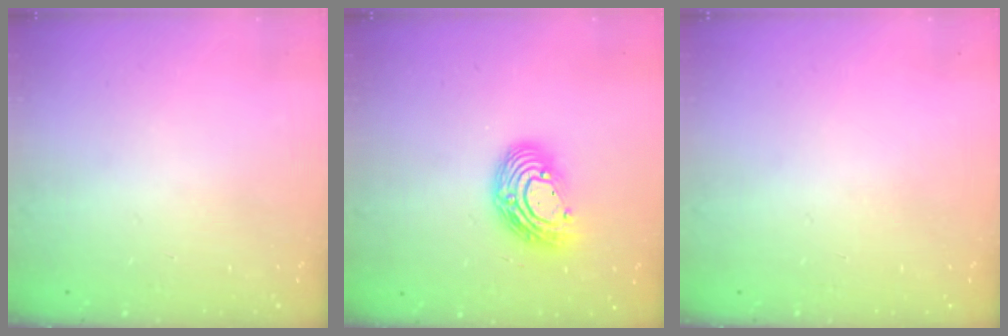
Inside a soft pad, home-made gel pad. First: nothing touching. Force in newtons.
{"total": 12.8, "press": 12.8, "slide": 1.1}
{"total": 0.0}